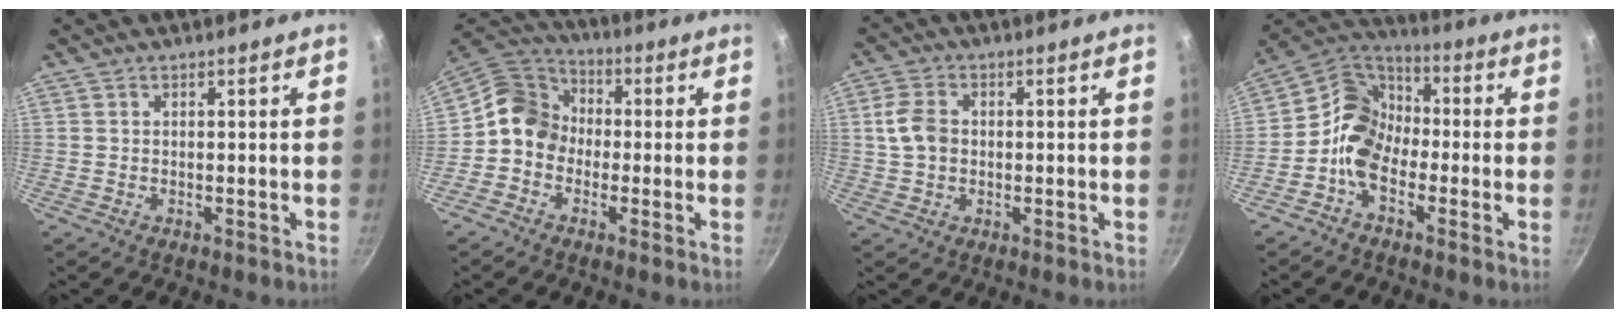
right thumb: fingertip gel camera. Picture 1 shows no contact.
{"total": 10.0, "force": [-0.9, 8.7, 4.8], "torque": [-0.053, 0.034, -0.043]}
{"total": 5.9, "force": [0.3, 4.4, 3.8], "torque": [-0.066, 0.009, -0.001]}
{"total": 11.1, "force": [-3.2, 8.2, 6.8], "torque": [-0.090, 0.044, -0.090]}